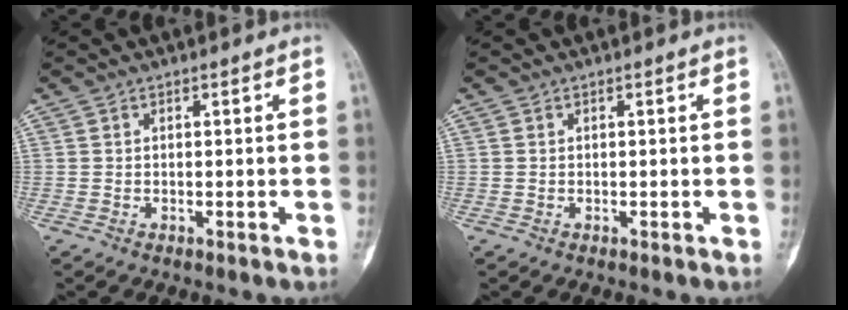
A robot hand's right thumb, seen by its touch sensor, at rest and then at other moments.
{"total": 0.0}